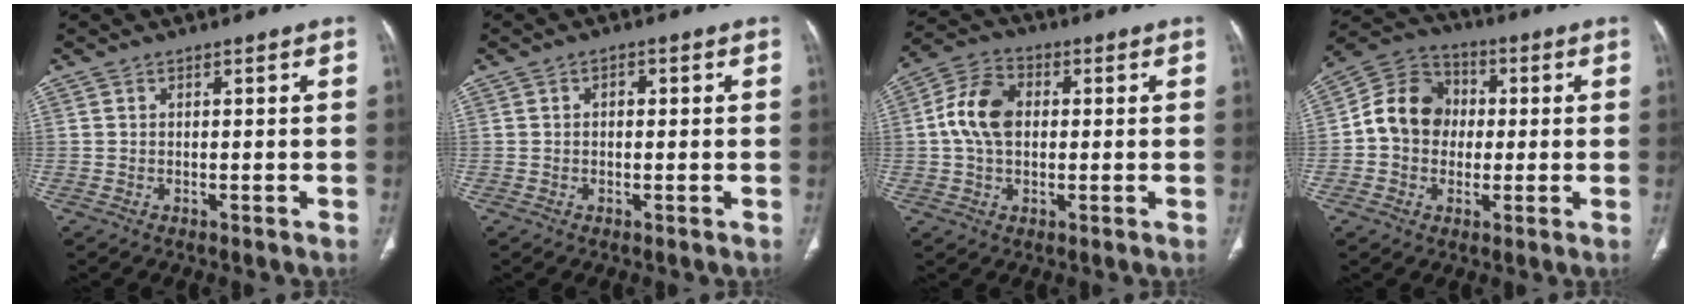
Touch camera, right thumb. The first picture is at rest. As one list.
[{"total": 1.4, "force": [0.3, 1.0, 1.0], "torque": [-0.013, 0.006, 0.002]}, {"total": 9.8, "force": [0.7, 6.8, 7.1], "torque": [-0.131, 0.020, 0.008]}, {"total": 11.9, "force": [0.2, 10.2, 6.0], "torque": [-0.080, 0.030, -0.009]}]